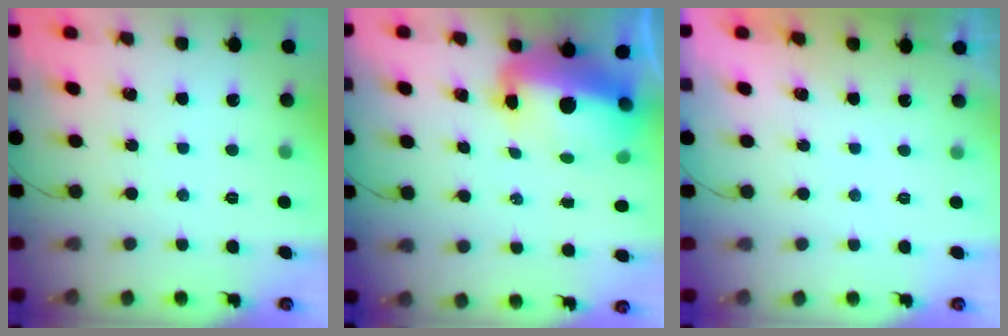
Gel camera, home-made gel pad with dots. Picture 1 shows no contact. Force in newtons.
{"total": 15.8, "press": 15.5, "slide": 3.5}
{"total": 0.0}